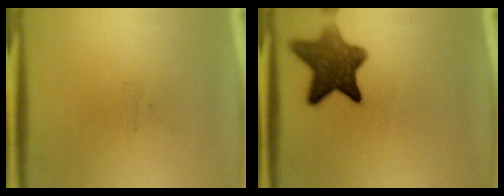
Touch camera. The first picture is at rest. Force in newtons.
{"total": 9.1}